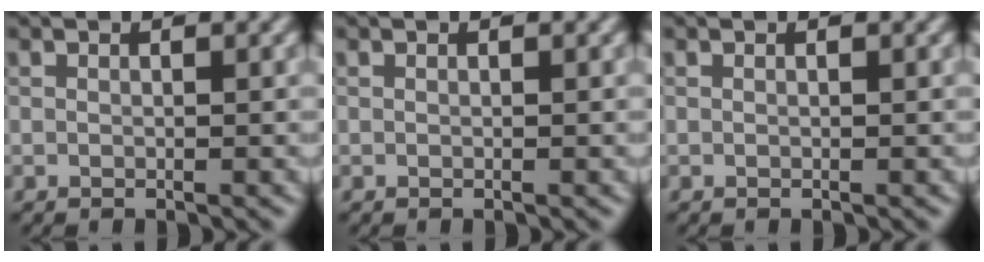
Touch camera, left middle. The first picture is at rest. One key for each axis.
{"total": 0.0}
{"total": 0.0}